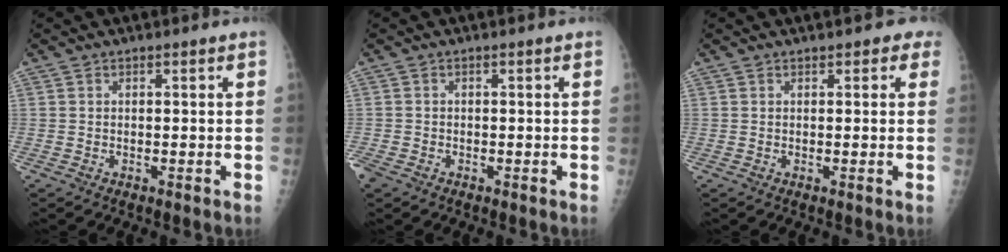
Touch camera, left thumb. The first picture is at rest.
{"total": 2.2, "force": [-1.3, 1.5, 1.0], "torque": [-0.027, -0.003, -0.023]}
{"total": 2.7, "force": [1.6, 1.5, 1.6], "torque": [0.003, 0.000, 0.013]}